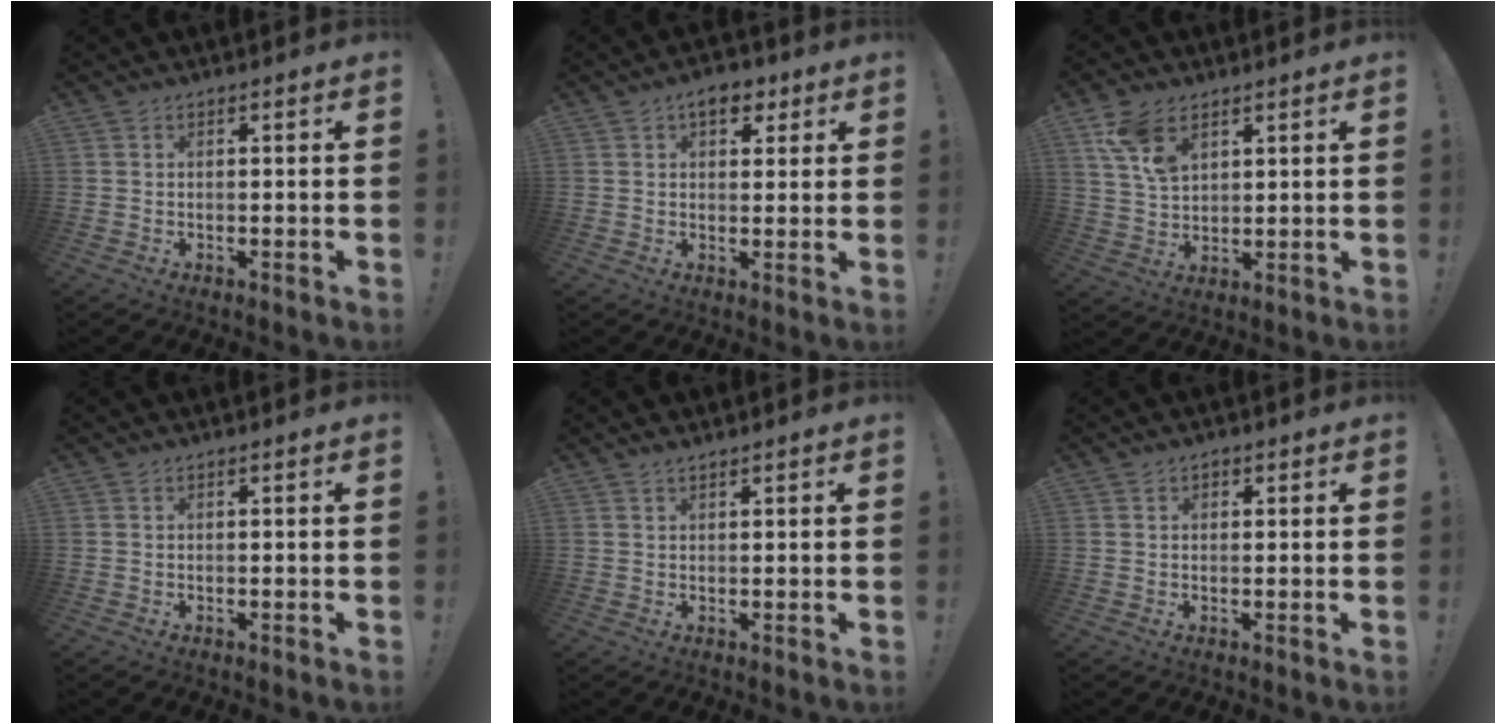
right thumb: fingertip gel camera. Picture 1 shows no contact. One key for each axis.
{"total": 6.4, "fx": 3.6, "fy": 3.8, "fz": 3.7, "tx": -0.034, "ty": -0.010, "tz": 0.059}
{"total": 9.5, "fx": 5.4, "fy": 5.4, "fz": 5.7, "tx": -0.105, "ty": -0.014, "tz": 0.106}
{"total": 0.0}
{"total": 1.4, "fx": 1.3, "fy": 0.3, "fz": 0.2, "tx": 0.001, "ty": -0.005, "tz": 0.024}
{"total": 1.0, "fx": 0.4, "fy": 0.9, "fz": 0.3, "tx": 0.002, "ty": -0.001, "tz": 0.005}